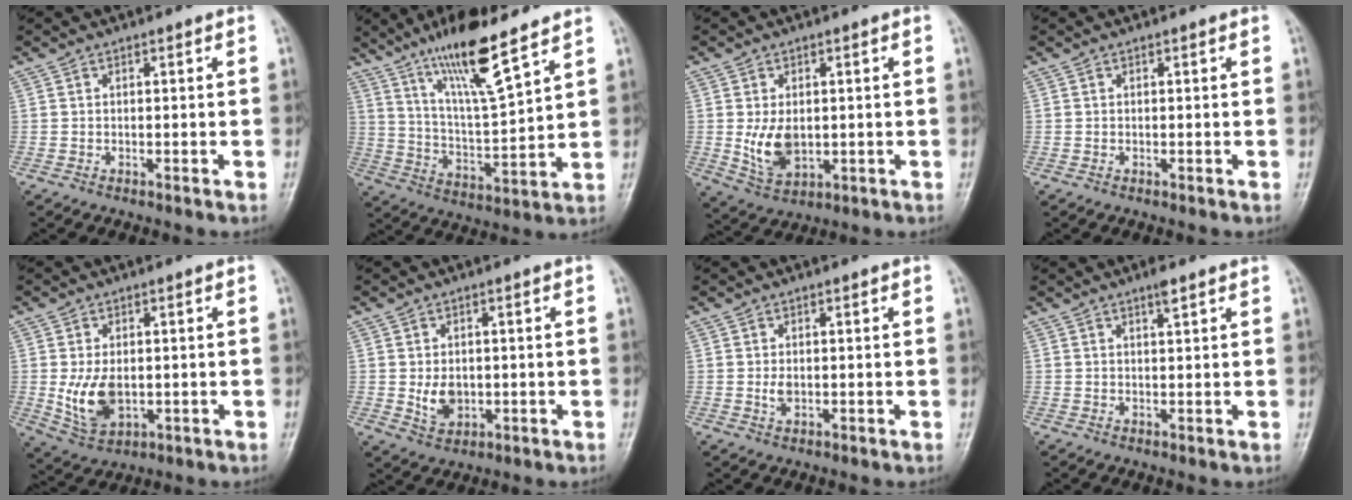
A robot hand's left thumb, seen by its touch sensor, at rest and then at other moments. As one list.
[{"total": 14.6, "force": [10.0, 2.1, 10.4], "torque": [-0.181, -0.059, 0.189]}, {"total": 7.2, "force": [-0.1, 4.7, 5.5], "torque": [-0.086, -0.008, 0.012]}, {"total": 0.0}, {"total": 8.2, "force": [-0.7, 5.2, 6.3], "torque": [-0.108, -0.006, 0.002]}, {"total": 5.0, "force": [-0.3, 3.7, 3.4], "torque": [-0.041, -0.004, 0.004]}, {"total": 2.1, "force": [0.0, 1.3, 1.6], "torque": [-0.027, -0.001, 0.001]}, {"total": 1.9, "force": [1.3, 0.3, 1.4], "torque": [-0.024, -0.004, 0.022]}]